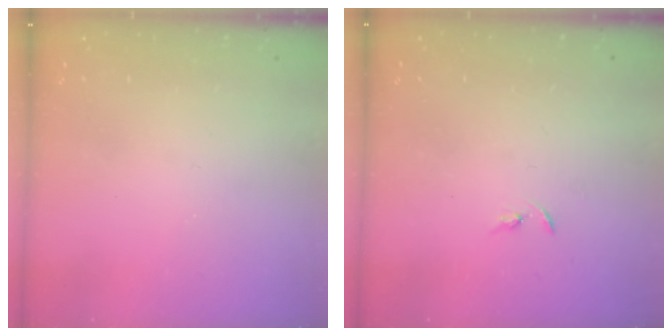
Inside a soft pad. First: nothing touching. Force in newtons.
{"total": 3.3, "press": 3.2, "slide": 0.4}